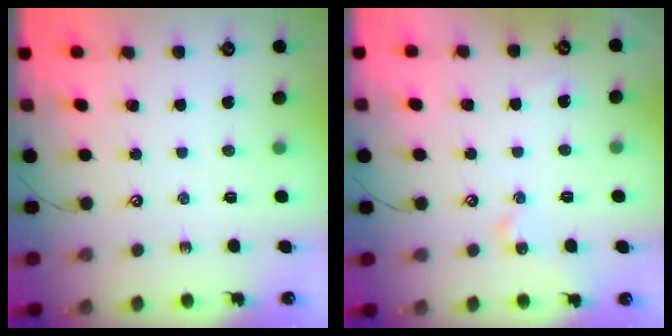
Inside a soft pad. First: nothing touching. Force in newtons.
{"total": 2.4, "press": 2.4, "slide": 0.4}